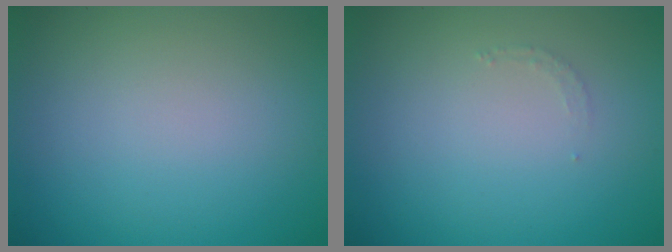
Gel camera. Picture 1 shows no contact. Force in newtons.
{"total": 0.8, "press": 0.8, "slide": 0.1}